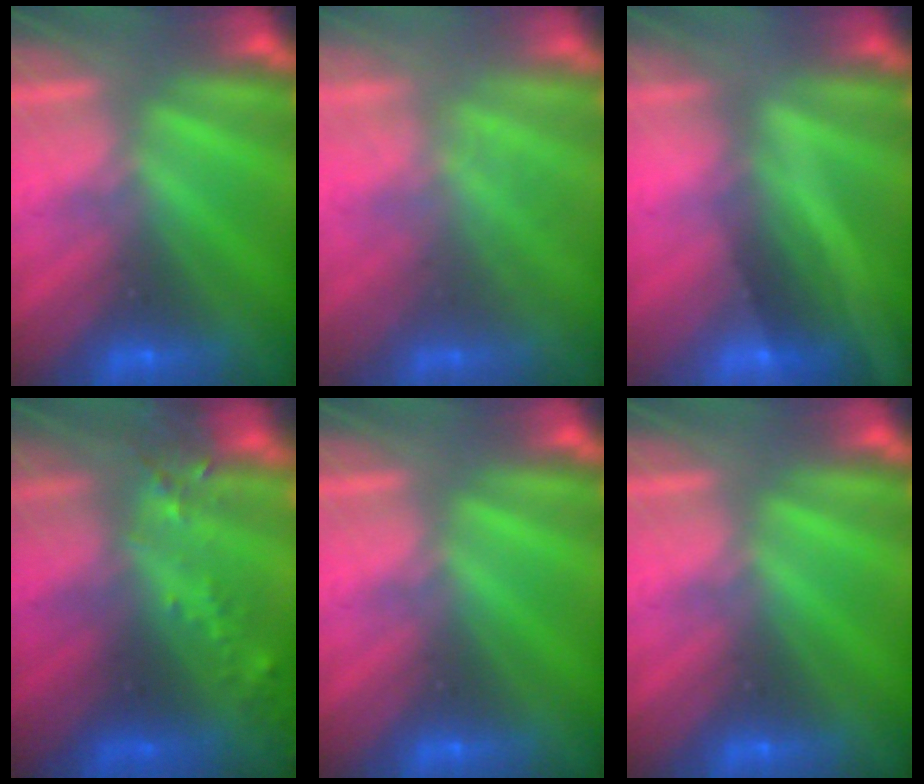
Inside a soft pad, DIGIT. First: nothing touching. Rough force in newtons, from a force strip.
{"total": 1.8}
{"total": 2.1}
{"total": 5.9}
{"total": 0.0}
{"total": 0.0}